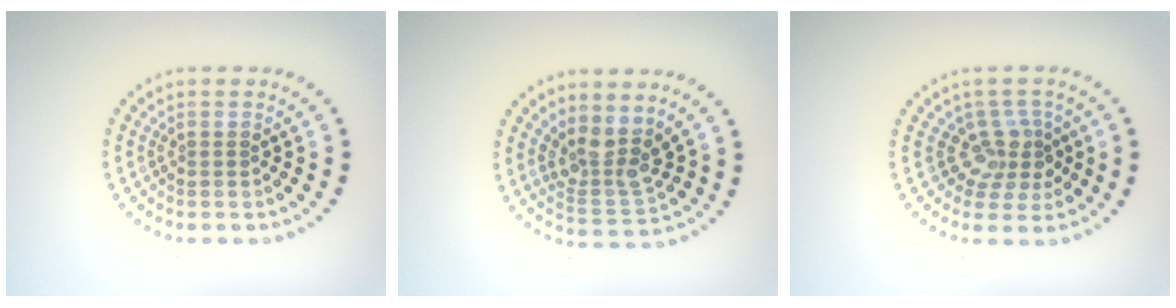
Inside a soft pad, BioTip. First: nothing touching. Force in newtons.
{"total": 3.6, "press": 2.9, "slide": 2.1}
{"total": 3.0, "press": 2.2, "slide": 2.1}